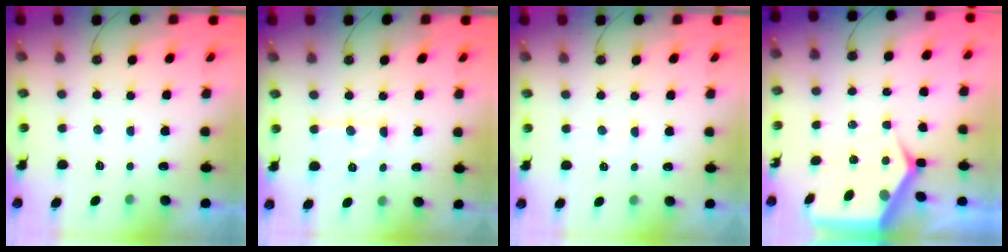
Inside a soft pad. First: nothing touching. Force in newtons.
{"total": 9.2, "press": 9.2, "slide": 0.8}
{"total": 6.2, "press": 6.2, "slide": 0.8}
{"total": 10.7, "press": 10.6, "slide": 1.4}